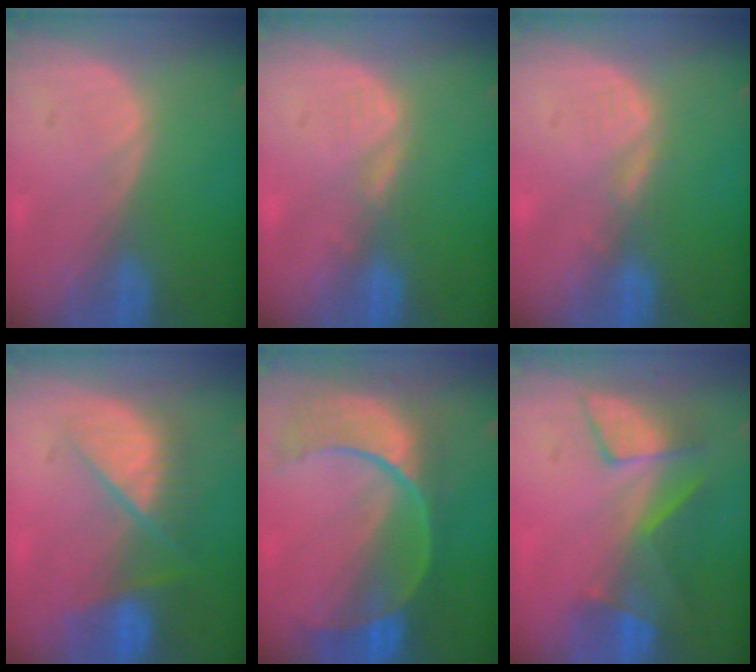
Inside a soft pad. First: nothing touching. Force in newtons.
{"total": 1.6, "press": 1.6, "slide": 0.2}
{"total": 1.6, "press": 1.6, "slide": 0.2}
{"total": 8.2, "press": 7.7, "slide": 2.9}
{"total": 11.2, "press": 9.4, "slide": 6.1}
{"total": 7.3, "press": 7.0, "slide": 2.2}